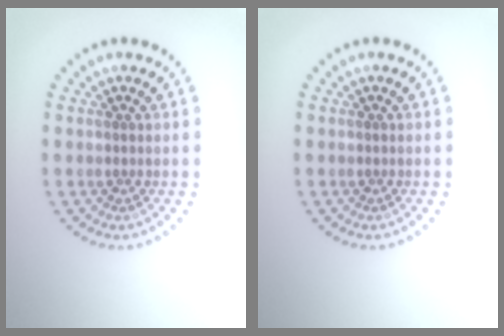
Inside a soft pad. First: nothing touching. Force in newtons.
{"total": 0.0}